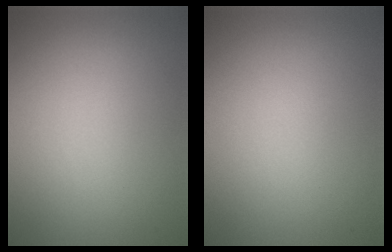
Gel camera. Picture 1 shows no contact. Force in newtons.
{"total": 0.0}